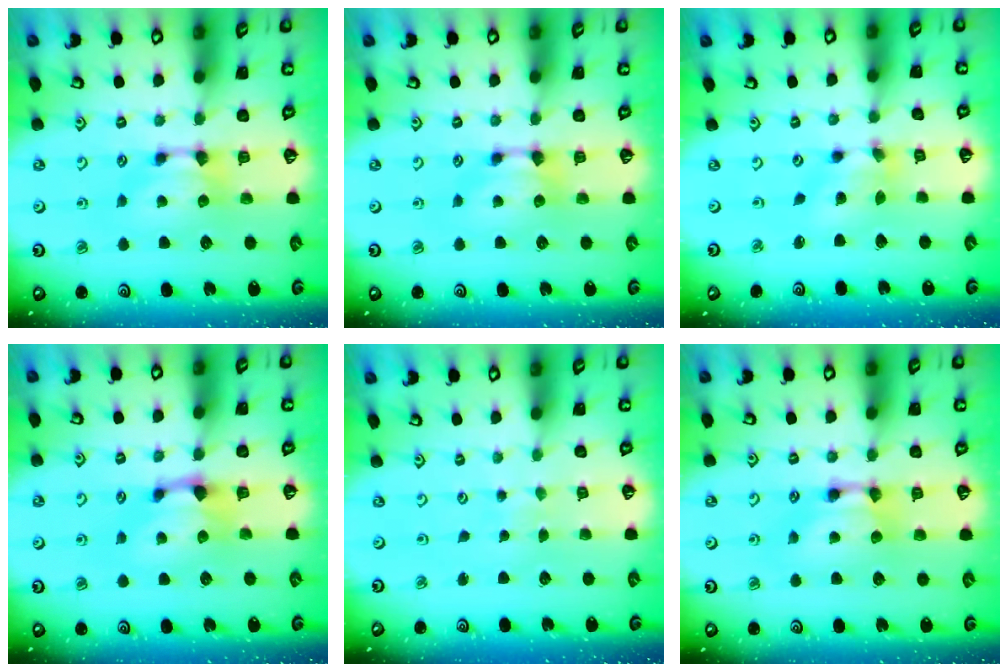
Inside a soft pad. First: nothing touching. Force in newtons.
{"total": 0.0}
{"total": 3.2, "press": 2.8, "slide": 1.6}
{"total": 1.1, "press": 0.4, "slide": 1.0}
{"total": 5.2, "press": 5.2, "slide": 0.4}
{"total": 1.6, "press": 1.4, "slide": 0.6}